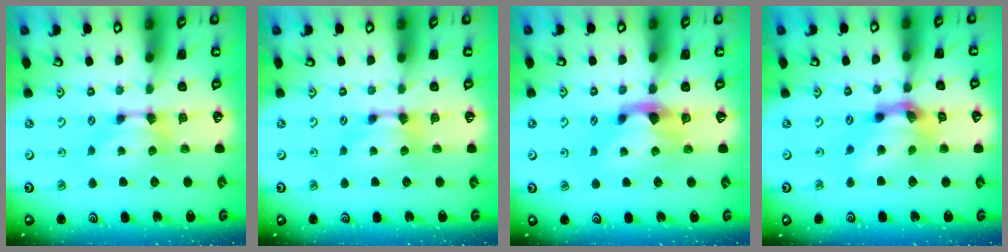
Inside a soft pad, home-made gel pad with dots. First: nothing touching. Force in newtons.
{"total": 0.0}
{"total": 2.0, "press": 1.6, "slide": 1.2}
{"total": 7.2, "press": 6.7, "slide": 2.6}